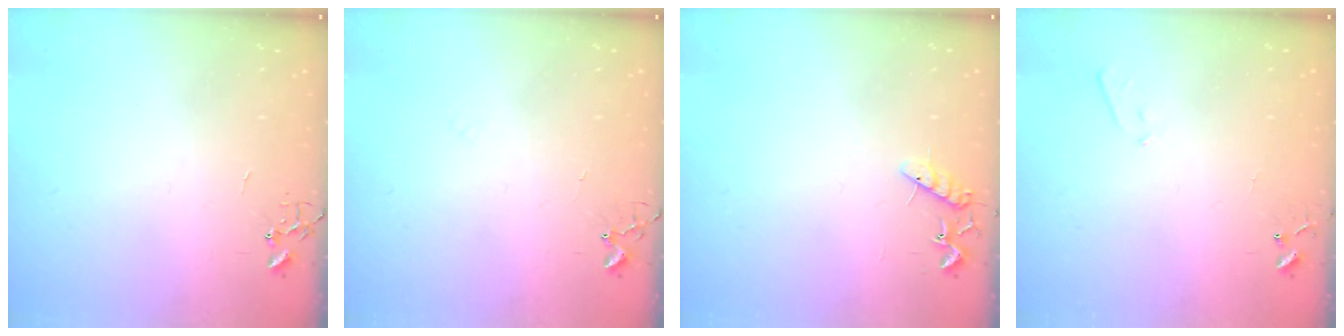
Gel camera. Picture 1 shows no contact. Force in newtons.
{"total": 4.9, "press": 4.9, "slide": 0.5}
{"total": 10.4, "press": 10.3, "slide": 0.9}
{"total": 4.2, "press": 4.2, "slide": 0.6}